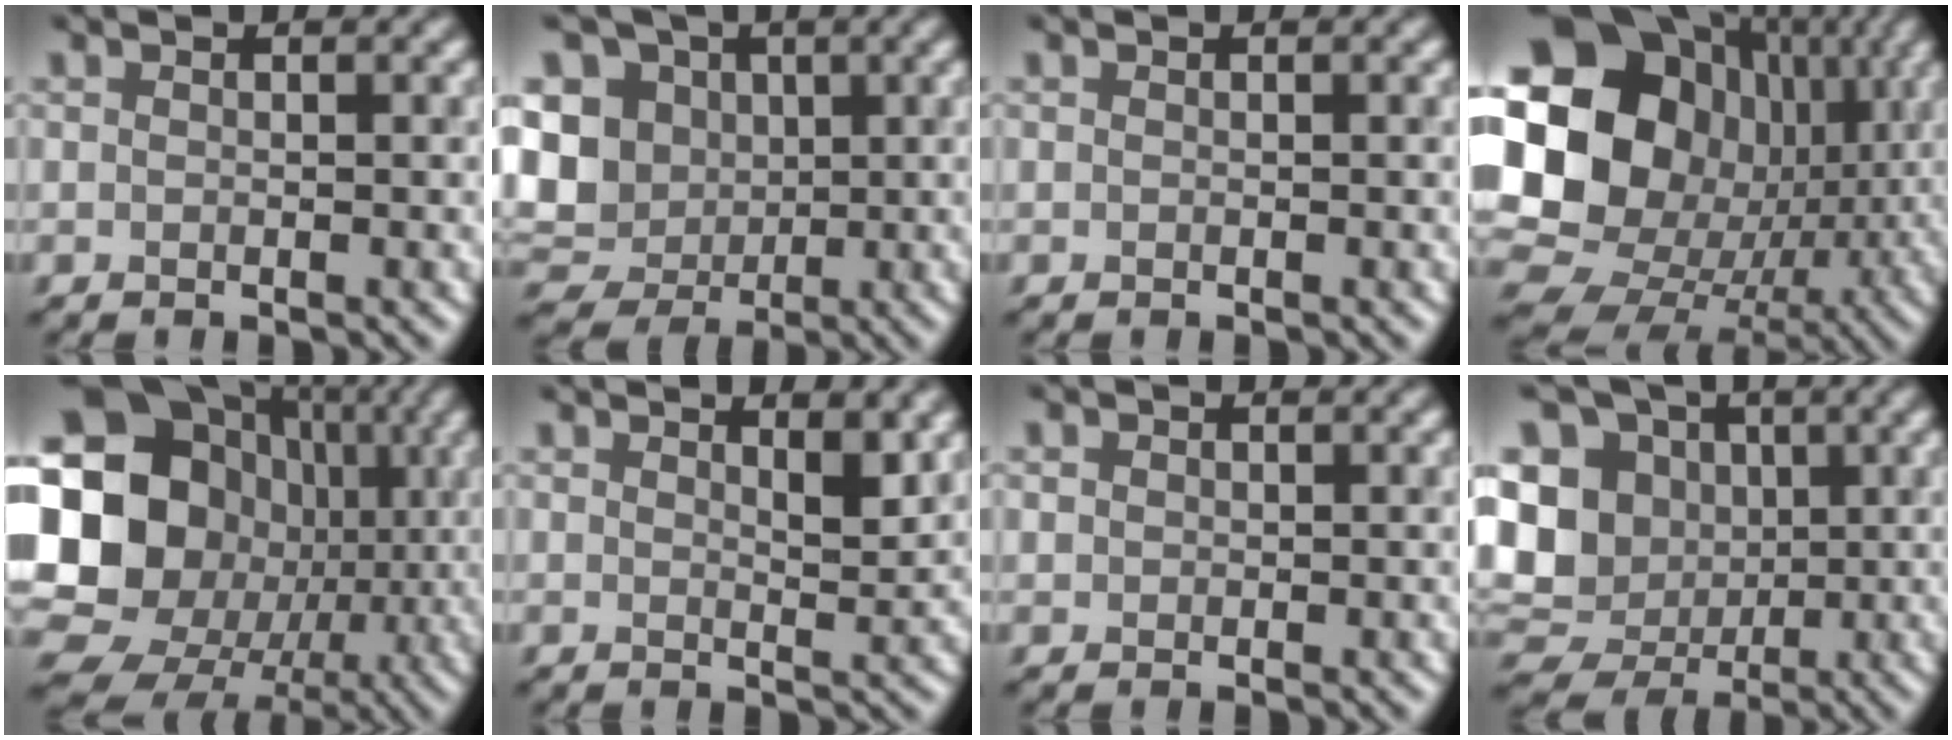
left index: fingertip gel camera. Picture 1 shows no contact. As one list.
[{"total": 9.3, "force": [1.3, 8.0, 4.5], "torque": [-0.091, 0.013, -0.003]}, {"total": 0.0}, {"total": 21.8, "force": [3.5, 18.7, 10.6], "torque": [-0.224, 0.012, 0.048]}, {"total": 21.1, "force": [0.3, 18.8, 9.7], "torque": [-0.192, 0.026, -0.042]}, {"total": 2.1, "force": [1.3, 0.6, 1.5], "torque": [-0.021, -0.003, 0.025]}, {"total": 1.0, "force": [0.4, 0.9, 0.2], "torque": [-0.001, 0.006, -0.002]}, {"total": 12.1, "force": [1.1, 10.6, 5.7], "torque": [-0.124, 0.012, 0.003]}]